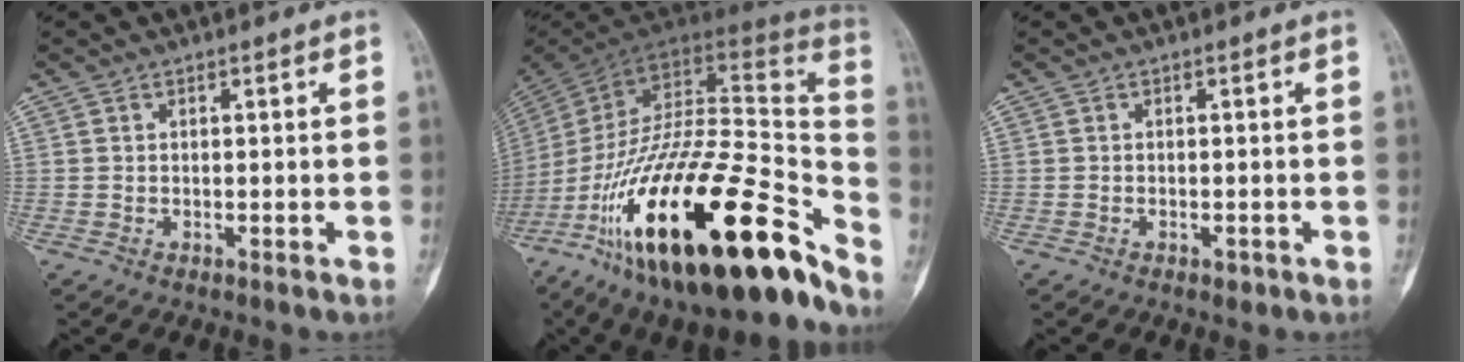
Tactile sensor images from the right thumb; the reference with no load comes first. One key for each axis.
{"total": 36.5, "fx": -21.3, "fy": 11.9, "fz": 27.2, "tx": -0.376, "ty": 0.059, "tz": -0.343}
{"total": 1.1, "fx": -0.6, "fy": 0.6, "fz": 0.7, "tx": -0.009, "ty": 0.002, "tz": -0.008}